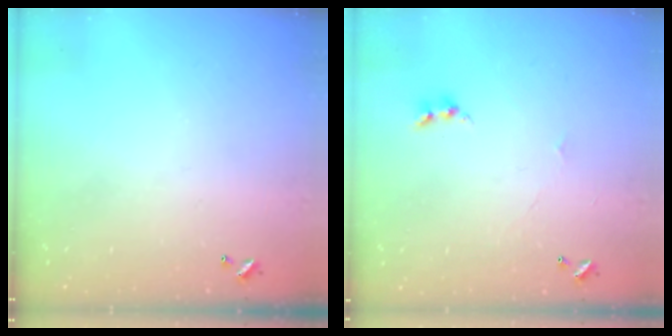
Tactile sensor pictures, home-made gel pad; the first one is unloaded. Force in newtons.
{"total": 2.1, "press": 2.0, "slide": 0.5}